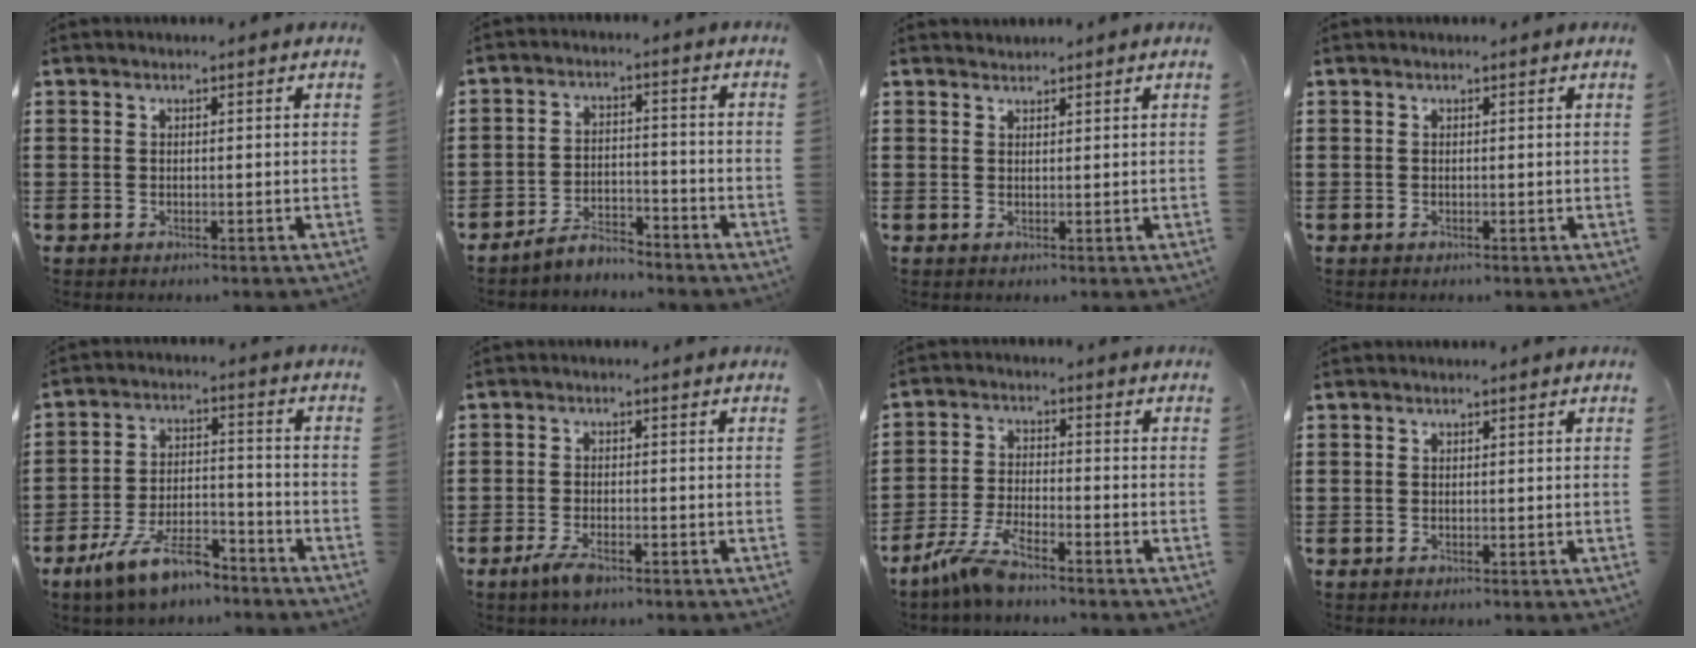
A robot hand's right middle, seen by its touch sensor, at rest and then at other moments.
{"total": 4.5, "force": [-4.4, 0.6, 0.3], "torque": [-0.010, 0.005, -0.091]}
{"total": 1.2, "force": [1.1, 0.2, -0.2], "torque": [0.001, 0.000, 0.023]}
{"total": 0.0}
{"total": 9.7, "force": [-7.4, 2.7, 5.8], "torque": [-0.117, 0.012, -0.139]}
{"total": 3.1, "force": [-1.9, 0.9, 2.3], "torque": [-0.059, -0.007, -0.040]}
{"total": 5.6, "force": [-4.6, 0.5, 3.2], "torque": [-0.088, -0.014, -0.094]}
{"total": 0.0}